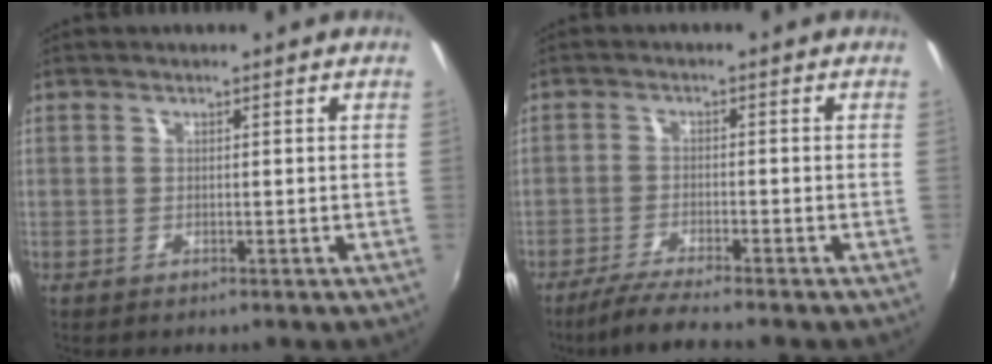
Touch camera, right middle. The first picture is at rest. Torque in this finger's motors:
{"motor_torque": [0.14, -0.14, 0.01, 0.02]}